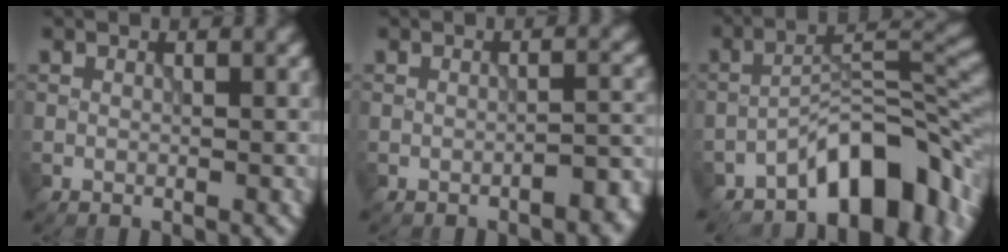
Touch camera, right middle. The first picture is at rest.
{"total": 2.5, "force": [-1.4, 0.8, 1.9], "torque": [-0.025, 0.003, -0.022]}
{"total": 9.3, "force": [-5.7, 3.7, 6.3], "torque": [-0.074, 0.014, -0.104]}